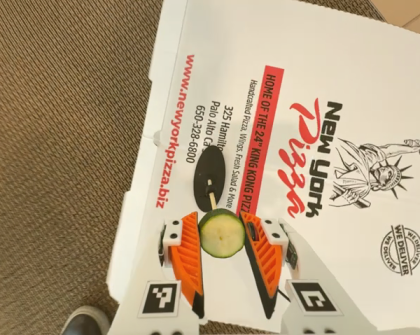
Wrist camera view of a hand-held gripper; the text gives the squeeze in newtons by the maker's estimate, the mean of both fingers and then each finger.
{"total": 9.4, "left": 9.4, "right": 9.4}